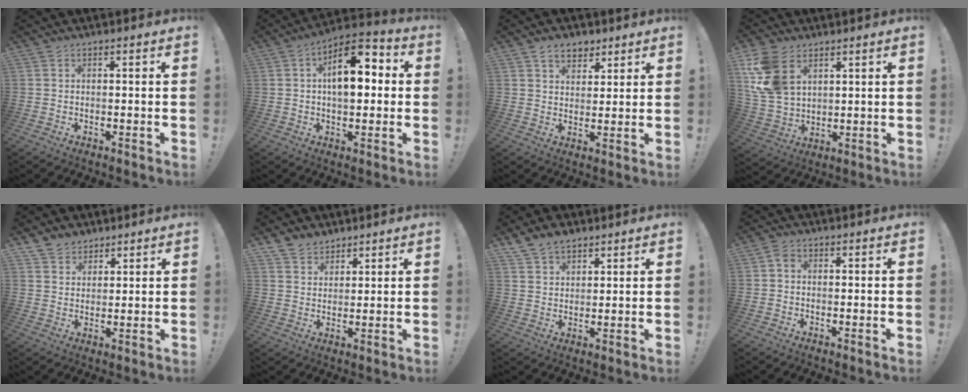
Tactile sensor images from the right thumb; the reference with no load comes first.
{"total": 14.2, "force": [2.5, 7.5, 11.7], "torque": [-0.164, 0.007, 0.043]}
{"total": 7.1, "force": [4.5, 4.8, 2.6], "torque": [-0.037, -0.019, 0.086]}
{"total": 13.9, "force": [6.3, 9.2, 8.2], "torque": [-0.166, -0.021, 0.129]}
{"total": 5.5, "force": [4.3, 3.5, 0.1], "torque": [-0.010, -0.030, 0.085]}
{"total": 5.8, "force": [4.8, 3.2, 0.5], "torque": [-0.016, -0.032, 0.095]}
{"total": 6.8, "force": [5.3, 3.8, 2.0], "torque": [-0.040, -0.026, 0.104]}
{"total": 1.6, "force": [0.0, 1.2, 1.1], "torque": [-0.015, 0.002, -0.001]}